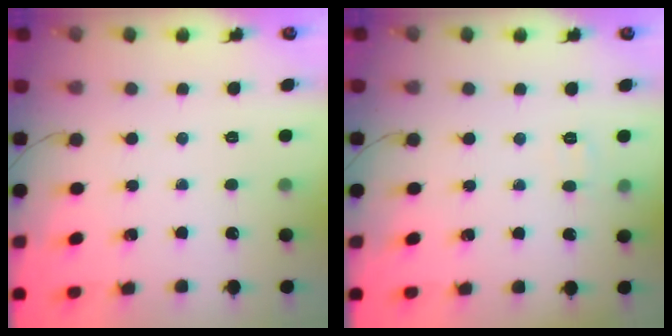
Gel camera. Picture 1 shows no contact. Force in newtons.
{"total": 5.0, "press": 4.9, "slide": 1.1}